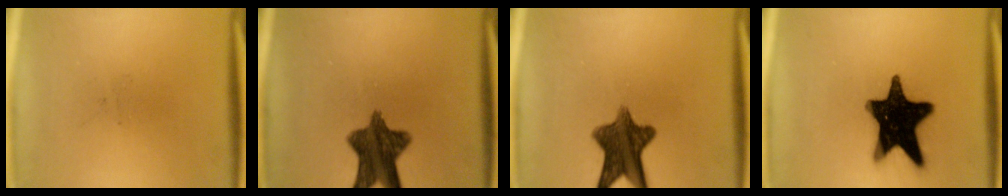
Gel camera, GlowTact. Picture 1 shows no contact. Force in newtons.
{"total": 10.3}
{"total": 10.4}
{"total": 18.6}